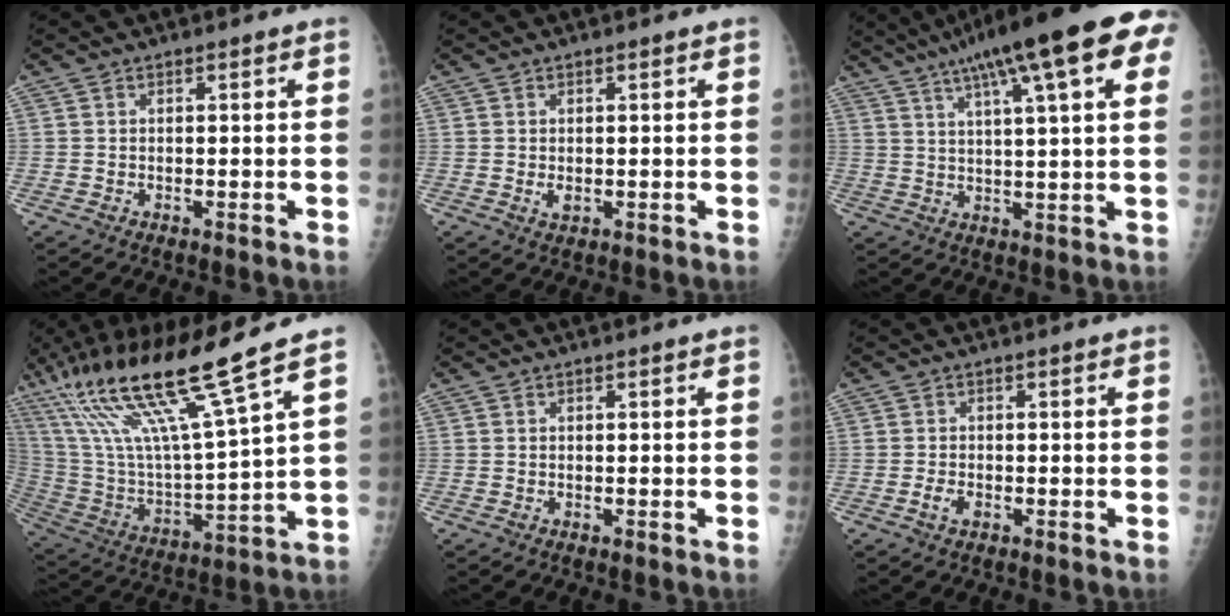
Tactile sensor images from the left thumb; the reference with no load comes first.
{"total": 1.7, "force": [0.3, 0.9, 1.3], "torque": [-0.021, -0.005, 0.008]}
{"total": 22.5, "force": [11.1, 4.6, 19.0], "torque": [-0.284, 0.021, 0.152]}
{"total": 23.3, "force": [14.9, 1.5, 17.8], "torque": [-0.338, -0.048, 0.281]}
{"total": 0.0}
{"total": 1.8, "force": [-0.7, 1.0, 1.3], "torque": [-0.025, 0.001, -0.013]}